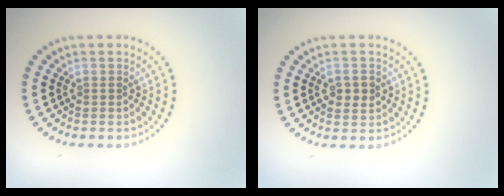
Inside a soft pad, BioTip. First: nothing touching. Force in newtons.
{"total": 2.0, "press": 2.0, "slide": 0.0}